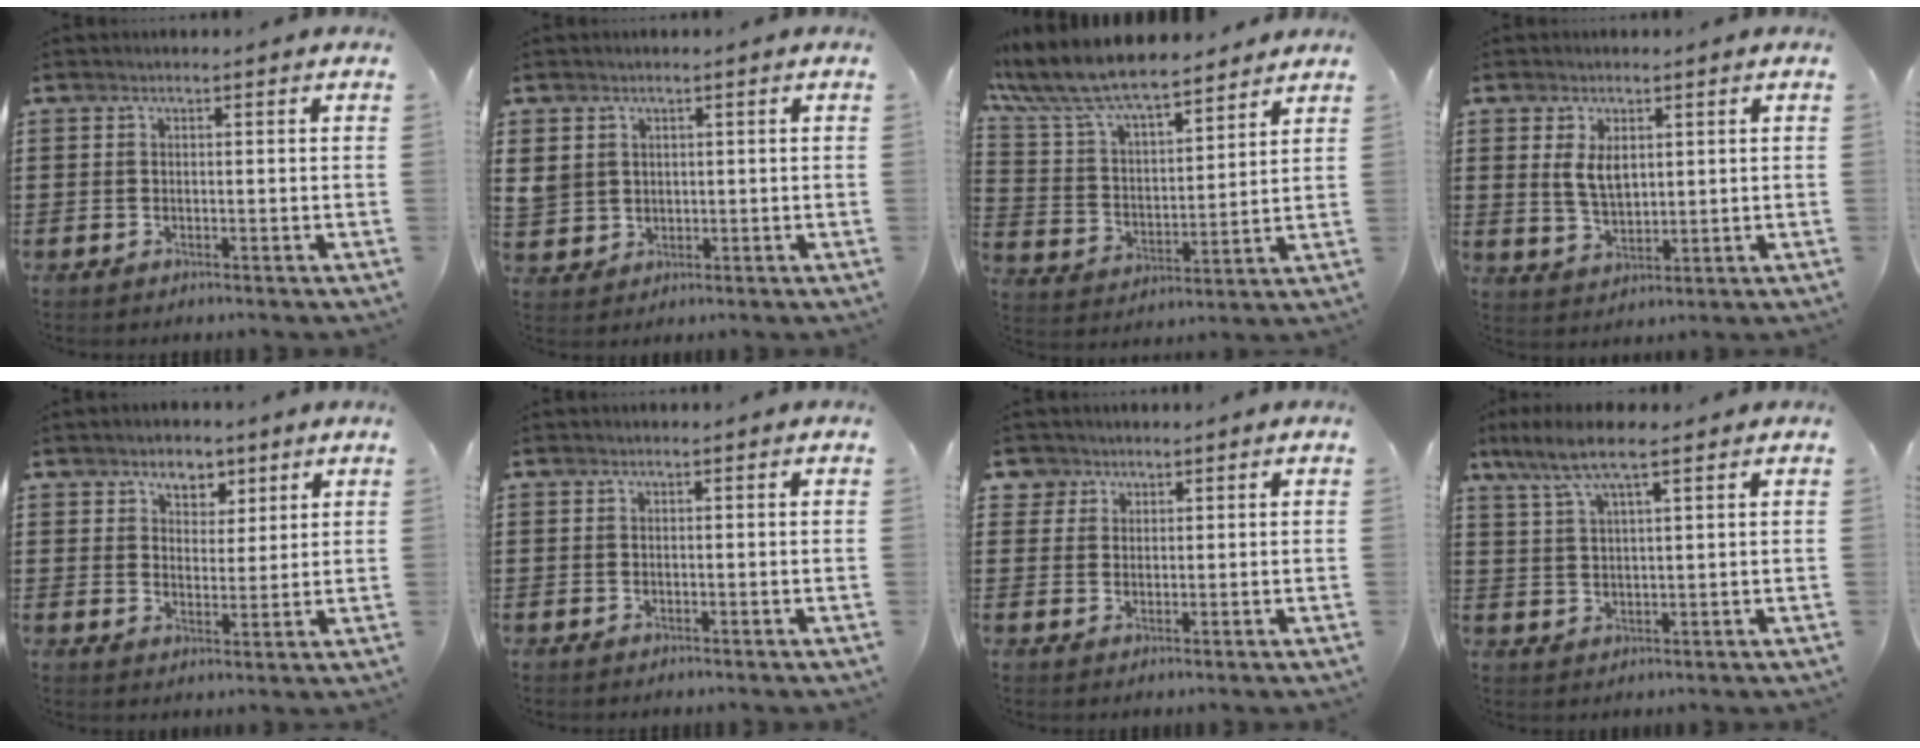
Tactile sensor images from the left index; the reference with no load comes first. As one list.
[{"total": 3.1, "force": [1.1, 2.8, 0.7], "torque": [-0.036, 0.007, 0.018]}, {"total": 9.4, "force": [8.4, 2.1, 3.7], "torque": [-0.109, -0.041, 0.148]}, {"total": 4.2, "force": [1.6, 2.3, 3.2], "torque": [-0.068, 0.006, 0.030]}, {"total": 4.3, "force": [2.8, 3.0, 1.2], "torque": [-0.024, 0.009, 0.047]}, {"total": 0.0}, {"total": 2.8, "force": [1.7, 2.3, 0.2], "torque": [-0.008, 0.006, 0.030]}, {"total": 6.6, "force": [4.5, 1.0, 4.7], "torque": [-0.104, -0.005, 0.080]}]